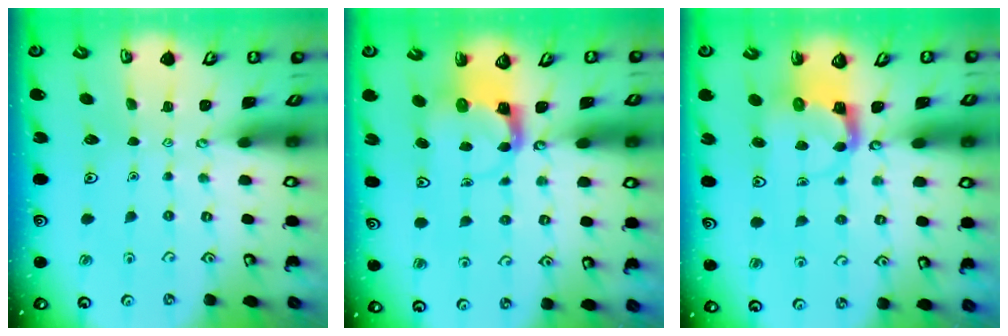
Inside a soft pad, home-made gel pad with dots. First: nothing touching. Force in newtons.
{"total": 3.7, "press": 3.6, "slide": 0.6}
{"total": 3.7, "press": 3.6, "slide": 0.7}